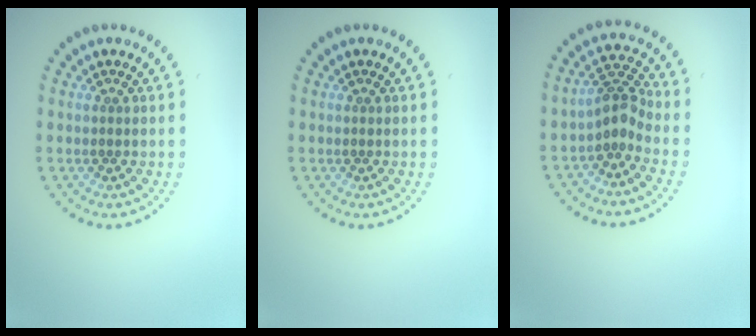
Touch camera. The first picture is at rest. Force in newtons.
{"total": 0.0}
{"total": 2.6, "press": 2.1, "slide": 1.7}